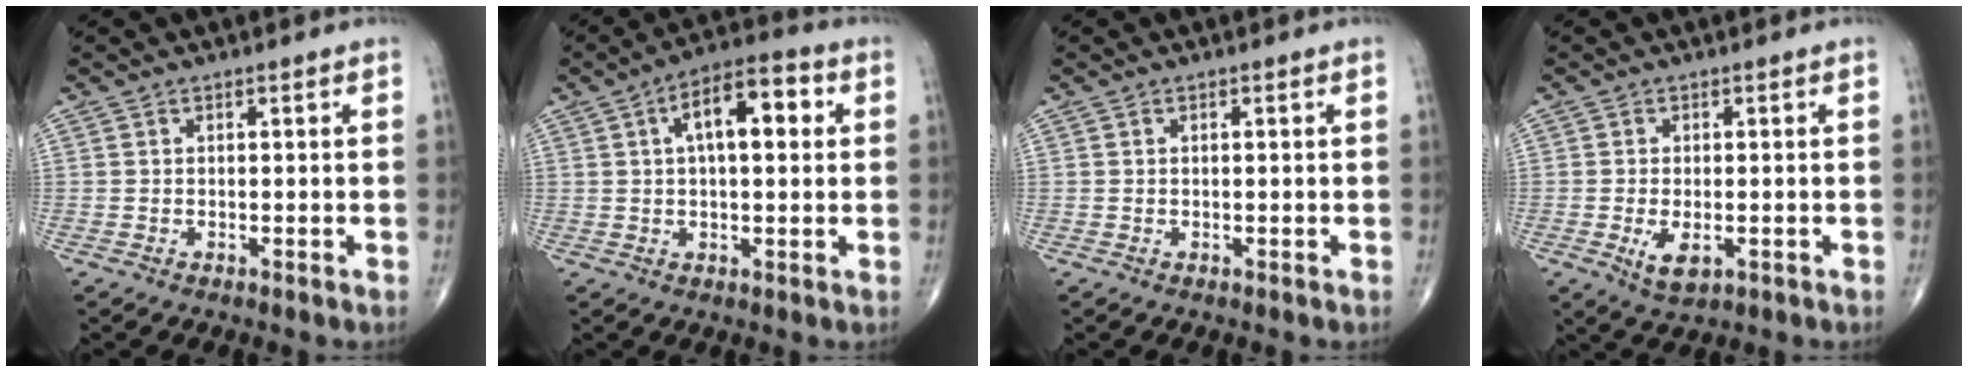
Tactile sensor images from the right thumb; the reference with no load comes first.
{"total": 11.0, "force": [2.7, 4.8, 9.6], "torque": [-0.137, 0.020, 0.035]}
{"total": 0.0}
{"total": 4.5, "force": [-1.2, 2.2, 3.7], "torque": [-0.064, -0.009, -0.015]}